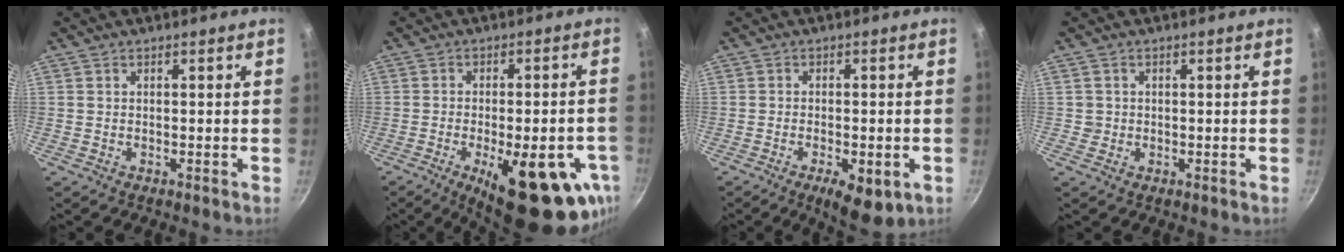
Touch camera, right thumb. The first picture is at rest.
{"total": 21.5, "force": [-8.2, 7.8, 18.3], "torque": [-0.205, 0.006, -0.102]}
{"total": 8.1, "force": [-3.1, 3.1, 6.8], "torque": [-0.091, 0.007, -0.037]}
{"total": 1.4, "force": [0.0, 1.3, 0.2], "torque": [0.004, 0.005, 0.000]}